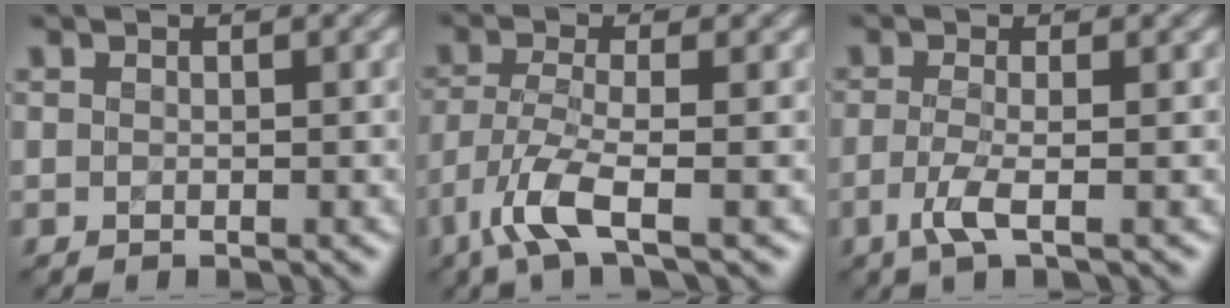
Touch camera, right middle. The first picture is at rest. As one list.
[{"total": 4.5, "force": [-2.7, 0.9, 3.4], "torque": [-0.083, -0.002, -0.062]}, {"total": 2.4, "force": [-1.1, 0.4, 2.1], "torque": [-0.051, 0.004, -0.028]}]